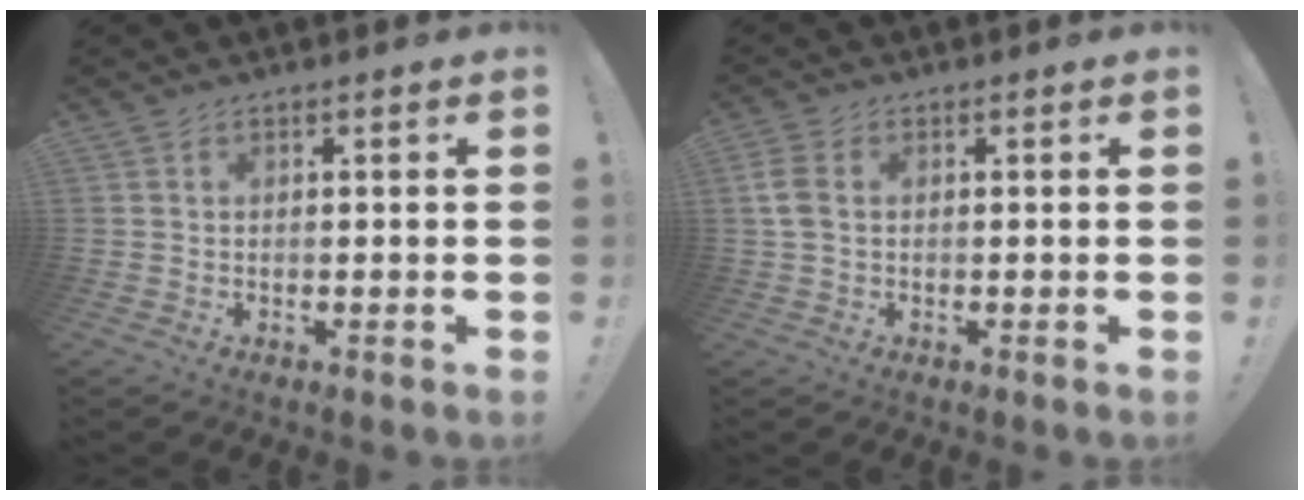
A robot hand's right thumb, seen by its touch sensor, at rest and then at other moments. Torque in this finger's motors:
{"motor_torque": [0.18, 0.67, 0.45, -0.11, 0.00]}